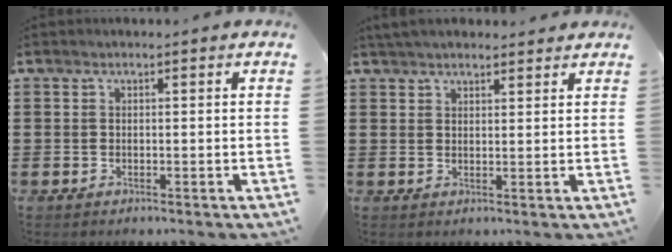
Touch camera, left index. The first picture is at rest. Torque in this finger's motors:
{"motor_torque": [1.08, -0.29, 0.16, 0.05]}